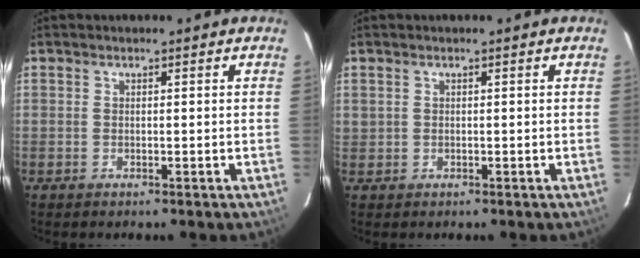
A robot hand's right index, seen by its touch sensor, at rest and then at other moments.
{"total": 0.7, "force": [0.3, 0.6, 0.2], "torque": [-0.002, 0.003, 0.006]}